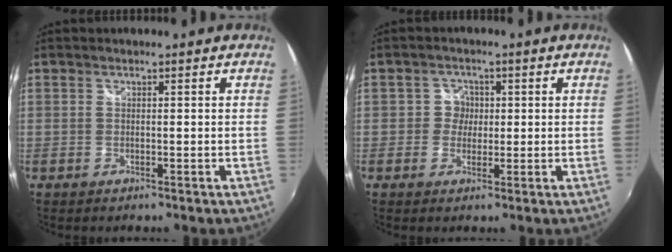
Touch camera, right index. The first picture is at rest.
{"total": 3.1, "force": [-0.1, 3.1, 0.2], "torque": [0.002, 0.010, -0.009]}